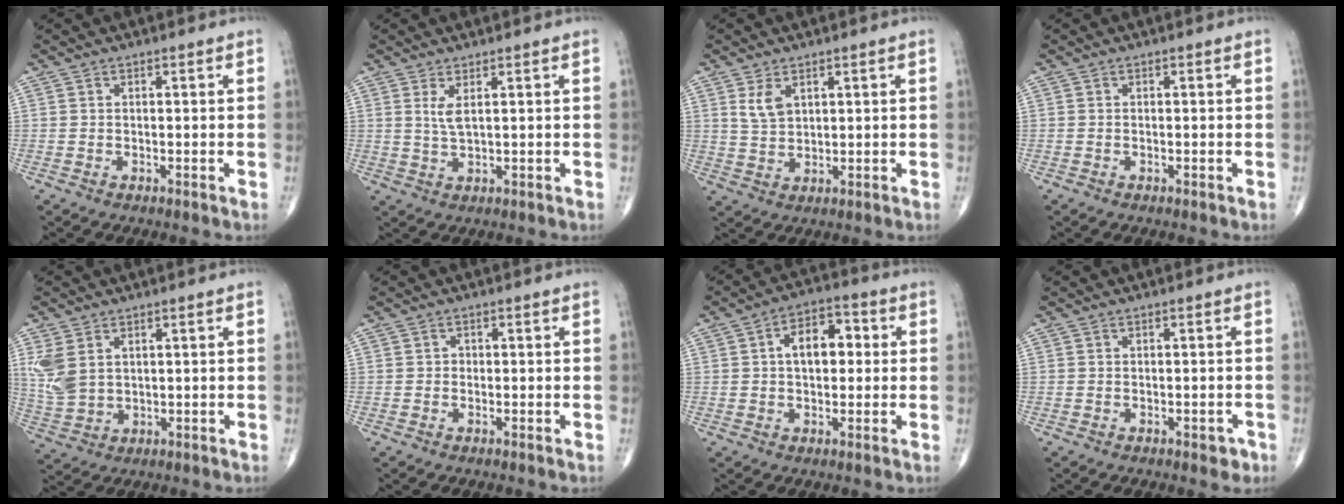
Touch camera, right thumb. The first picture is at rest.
{"total": 2.7, "force": [1.1, 0.6, 2.4], "torque": [-0.057, -0.010, 0.029]}
{"total": 4.1, "force": [2.0, 2.4, 2.7], "torque": [-0.046, -0.011, 0.045]}
{"total": 0.0}
{"total": 6.8, "force": [2.2, 4.5, 4.5], "torque": [-0.104, -0.006, 0.059]}
{"total": 0.7, "force": [-0.1, 0.6, 0.2], "torque": [0.004, 0.003, -0.005]}
{"total": 8.5, "force": [1.2, 5.2, 6.7], "torque": [-0.086, 0.022, 0.011]}
{"total": 1.9, "force": [-0.9, 1.0, 1.3], "torque": [-0.005, 0.005, -0.010]}